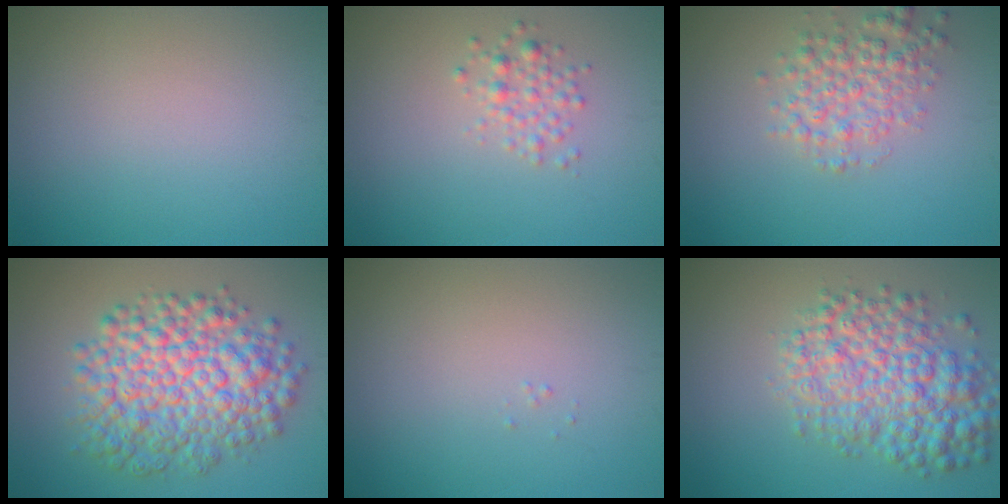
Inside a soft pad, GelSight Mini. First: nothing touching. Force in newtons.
{"total": 1.7, "press": 1.7, "slide": 0.1}
{"total": 3.5, "press": 3.5, "slide": 0.1}
{"total": 8.9, "press": 8.9, "slide": 0.2}
{"total": 0.0}
{"total": 7.4, "press": 7.4, "slide": 0.2}